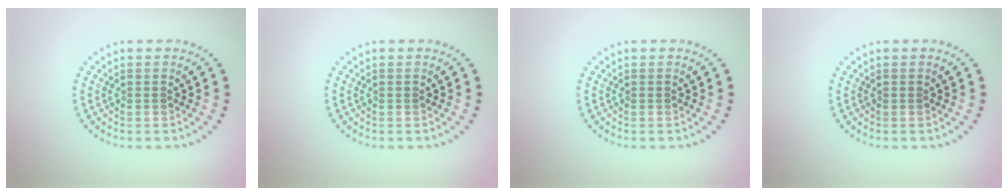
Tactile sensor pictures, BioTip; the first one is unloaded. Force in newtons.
{"total": 0.0}
{"total": 0.0}
{"total": 0.0}